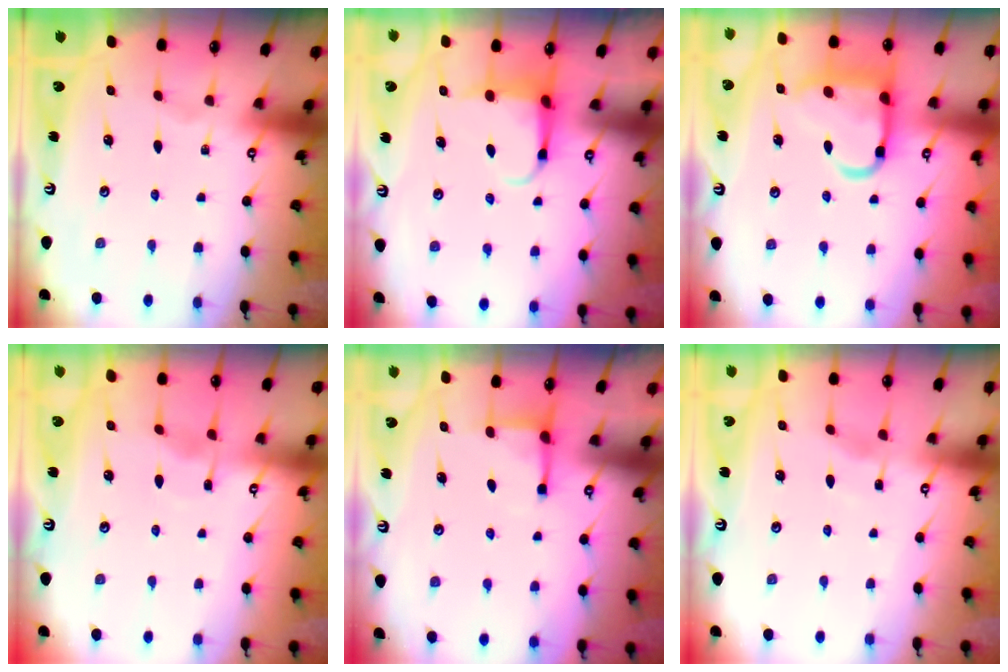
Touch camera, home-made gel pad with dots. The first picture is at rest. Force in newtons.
{"total": 4.7, "press": 4.7, "slide": 0.6}
{"total": 13.3, "press": 13.2, "slide": 1.6}
{"total": 4.7, "press": 4.7, "slide": 0.3}
{"total": 2.5, "press": 2.4, "slide": 0.5}
{"total": 2.8, "press": 2.7, "slide": 0.3}